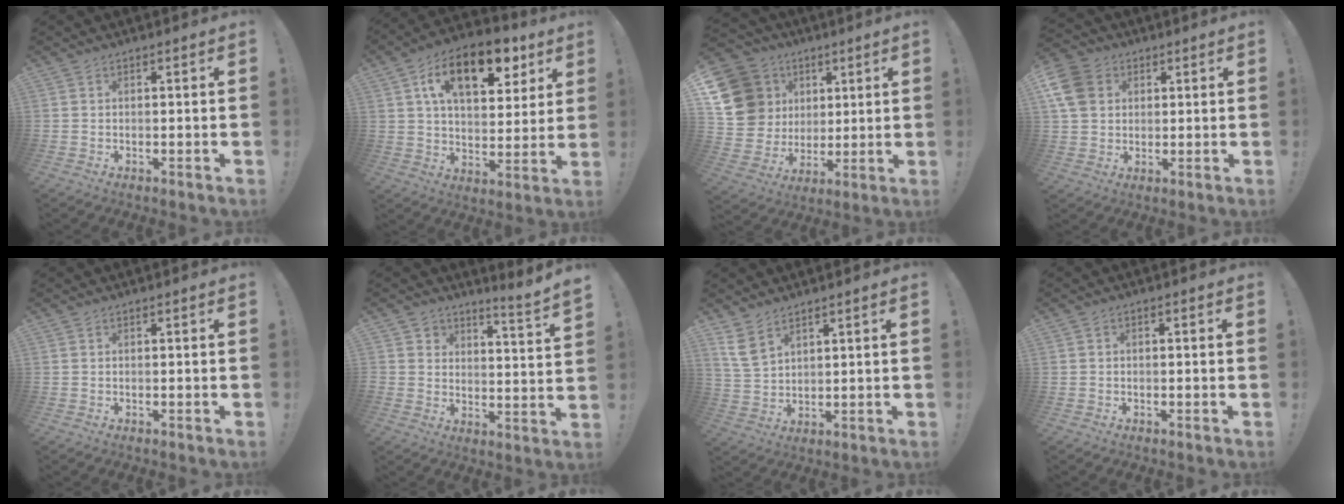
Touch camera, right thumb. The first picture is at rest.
{"total": 17.9, "force": [8.7, 9.2, 12.6], "torque": [-0.188, -0.030, 0.144]}
{"total": 18.4, "force": [5.7, 15.8, 7.5], "torque": [-0.135, -0.021, 0.139]}
{"total": 13.0, "force": [3.7, 11.0, 5.7], "torque": [-0.081, -0.005, 0.079]}
{"total": 0.0}
{"total": 4.6, "force": [4.2, 1.1, 1.5], "torque": [-0.025, -0.042, 0.073]}
{"total": 7.0, "force": [4.7, 3.5, 3.8], "torque": [-0.077, -0.019, 0.091]}
{"total": 1.0, "force": [-0.8, 0.1, 0.6], "torque": [-0.009, 0.003, -0.013]}